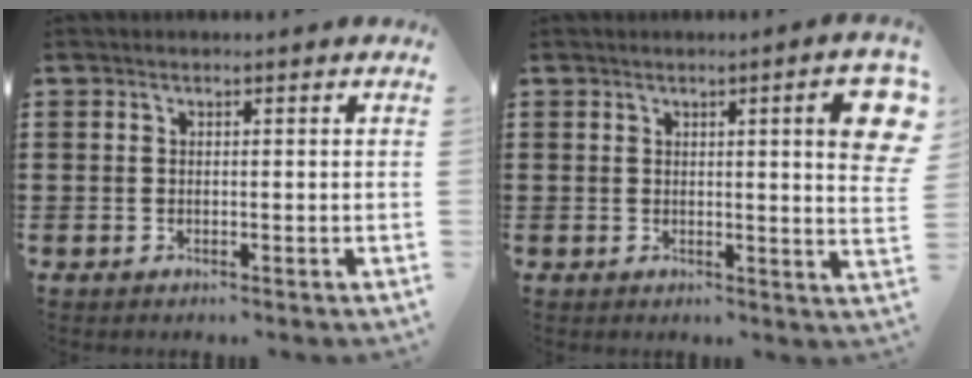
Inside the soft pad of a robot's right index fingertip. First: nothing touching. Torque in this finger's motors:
{"motor_torque": [1.03, 0.54, 0.79, 0.11]}